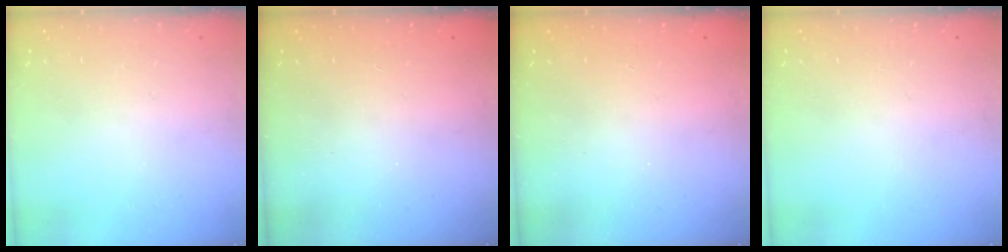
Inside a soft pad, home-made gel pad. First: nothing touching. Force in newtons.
{"total": 2.3, "press": 2.2, "slide": 0.7}
{"total": 2.3, "press": 2.2, "slide": 0.7}
{"total": 0.0}